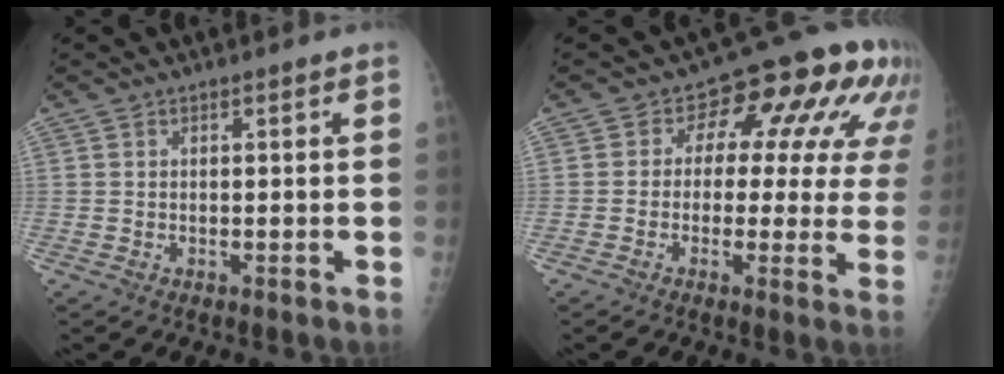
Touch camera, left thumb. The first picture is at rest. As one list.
[{"total": 15.5, "force": [5.0, 9.1, 11.5], "torque": [-0.089, 0.017, 0.048]}]